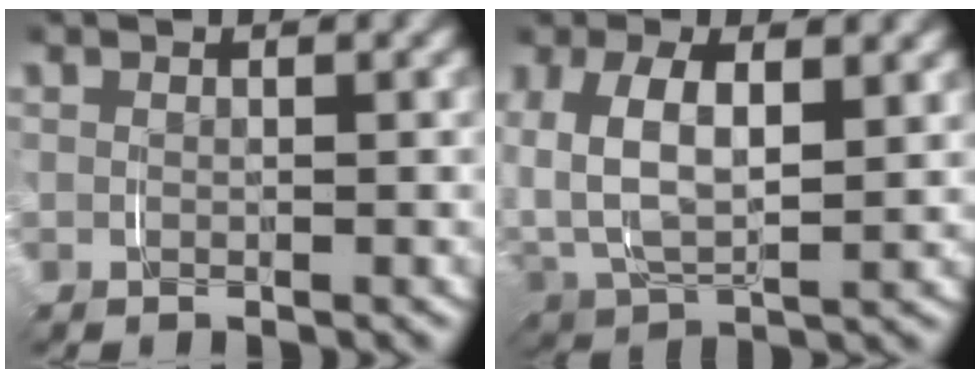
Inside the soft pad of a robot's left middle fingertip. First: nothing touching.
{"total": 2.7, "force": [1.7, 1.5, 1.5], "torque": [-0.041, -0.005, 0.025]}